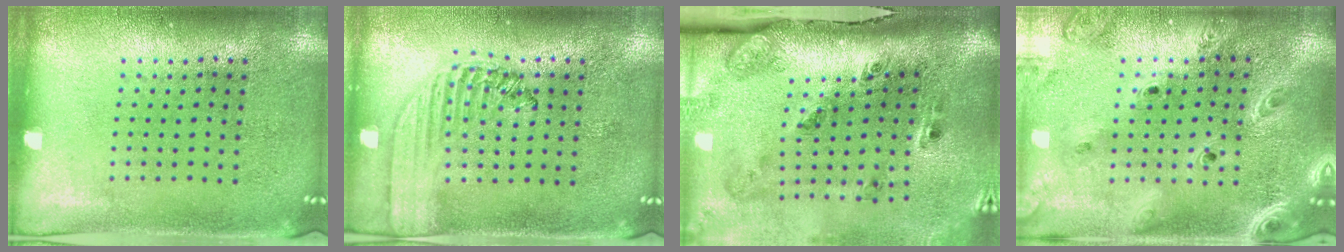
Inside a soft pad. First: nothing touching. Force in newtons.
{"total": 1.5, "press": 1.4, "slide": 0.5}
{"total": 3.2, "press": 2.1, "slide": 2.5}
{"total": 2.8, "press": 2.4, "slide": 1.4}